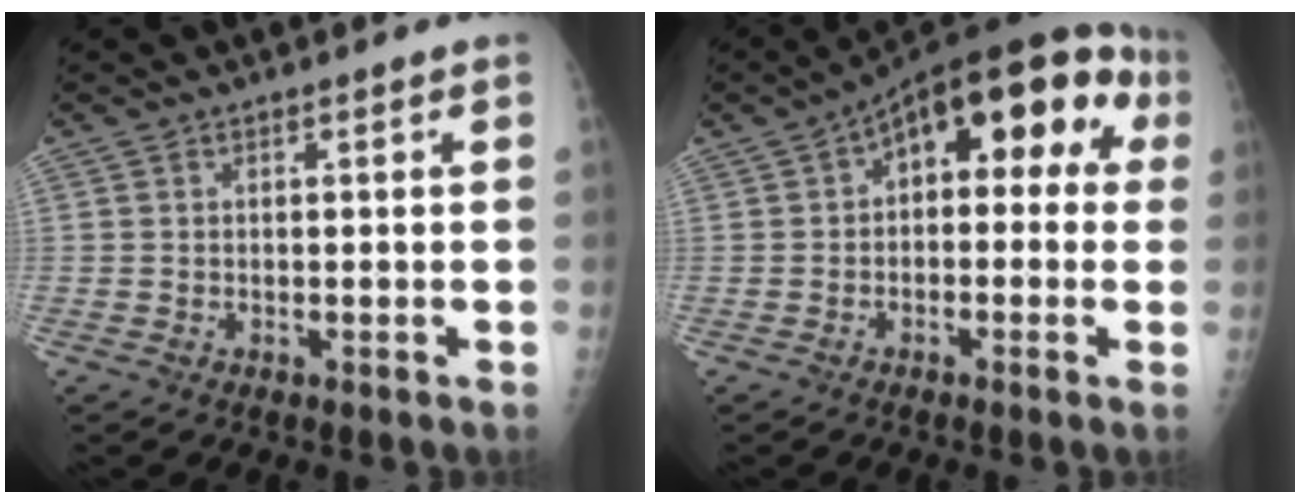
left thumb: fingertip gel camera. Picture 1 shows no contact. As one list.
[{"total": 16.1, "force": [3.7, 8.5, 13.2], "torque": [-0.130, 0.045, 0.034]}]